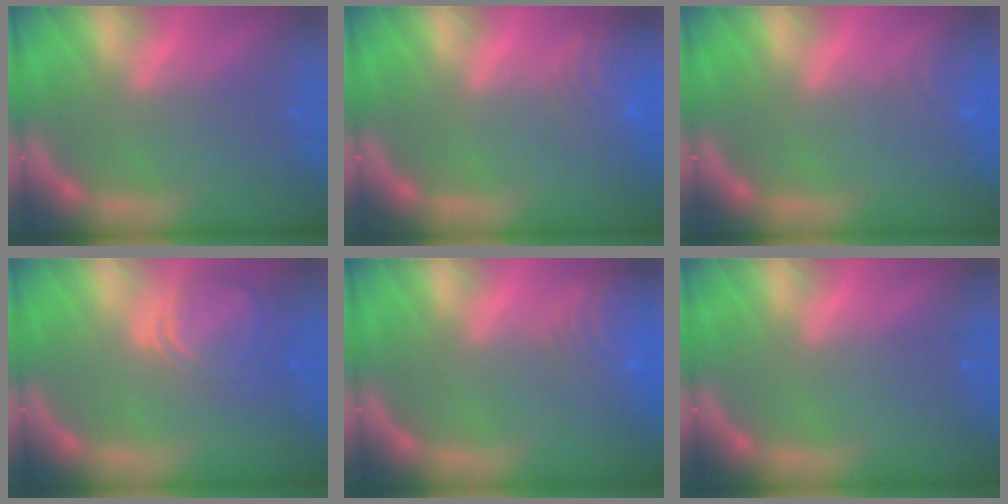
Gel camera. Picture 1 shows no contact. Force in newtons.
{"total": 6.5}
{"total": 2.4}
{"total": 6.1}
{"total": 7.0}
{"total": 0.0}